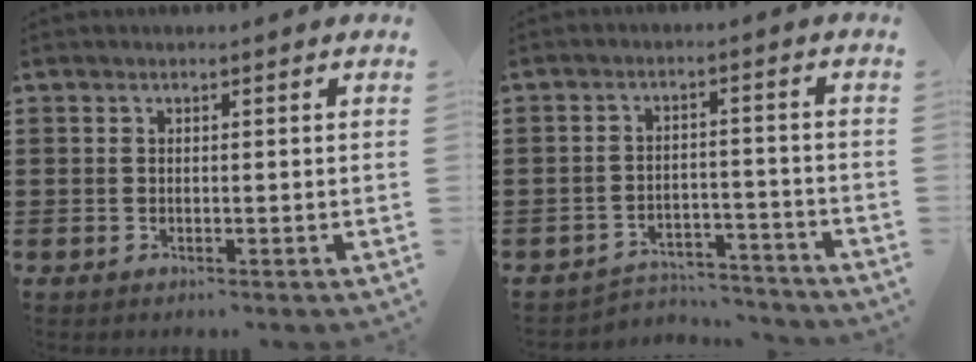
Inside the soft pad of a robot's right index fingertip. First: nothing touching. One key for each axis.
{"total": 4.5, "fx": -4.4, "fy": 0.8, "fz": 0.6, "tx": -0.013, "ty": 0.007, "tz": -0.089}